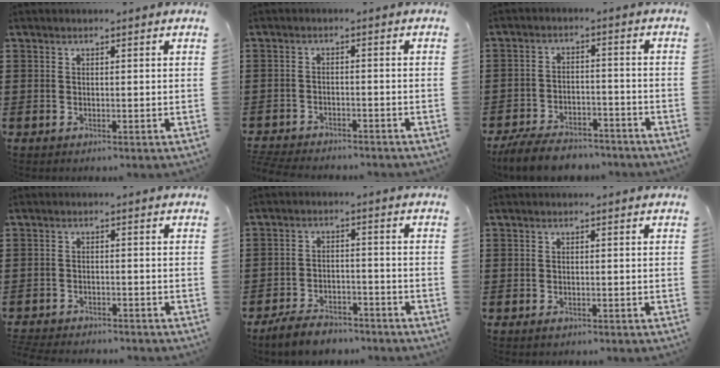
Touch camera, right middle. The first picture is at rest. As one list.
[{"total": 3.4, "force": [-3.4, 0.3, 0.1], "torque": [-0.014, -0.005, -0.074]}, {"total": 6.8, "force": [-6.4, 1.5, 1.8], "torque": [-0.034, 0.014, -0.125]}, {"total": 2.8, "force": [-2.8, 0.3, 0.0], "torque": [-0.007, -0.002, -0.061]}, {"total": 5.2, "force": [-4.9, 1.2, 1.4], "torque": [-0.036, 0.006, -0.100]}, {"total": 0.9, "force": [-0.8, 0.4, 0.3], "torque": [-0.007, -0.001, -0.015]}]